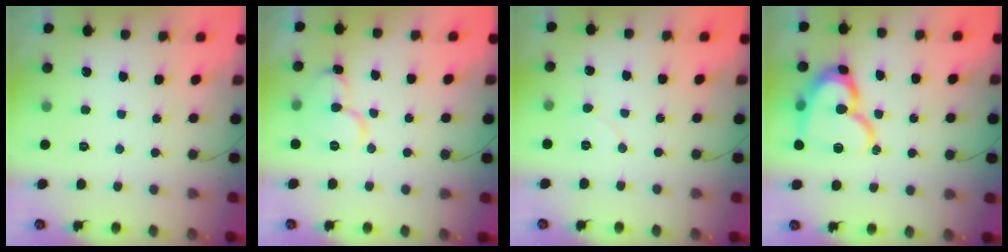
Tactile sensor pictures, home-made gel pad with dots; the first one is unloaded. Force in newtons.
{"total": 11.2, "press": 11.1, "slide": 1.2}
{"total": 3.8, "press": 3.8, "slide": 0.4}
{"total": 17.5, "press": 17.4, "slide": 1.8}